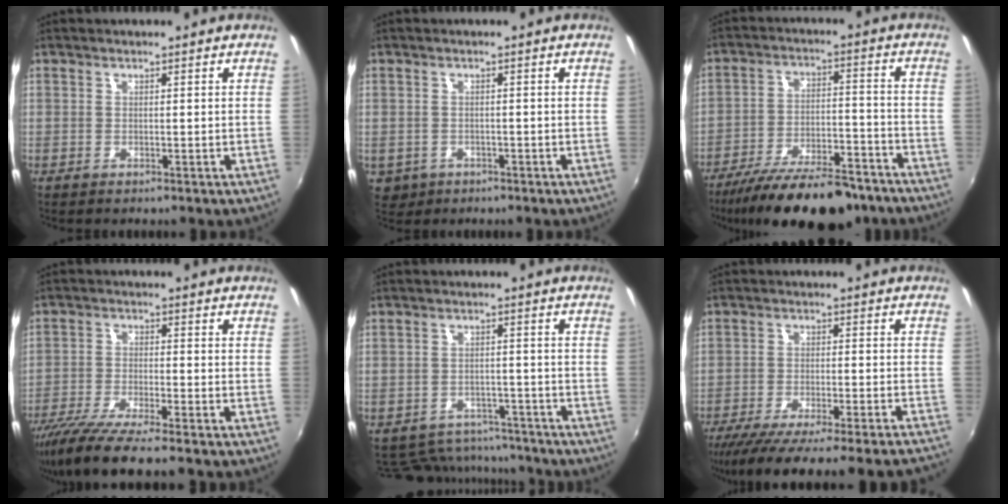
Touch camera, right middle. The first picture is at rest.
{"total": 5.3, "force": [-1.9, 4.5, 2.0], "torque": [-0.053, -0.011, -0.019]}
{"total": 21.0, "force": [-16.9, 6.1, 10.8], "torque": [-0.195, -0.027, -0.249]}
{"total": 11.3, "force": [-9.4, 0.6, 6.2], "torque": [-0.134, -0.039, -0.166]}
{"total": 12.7, "force": [-10.8, 5.8, 3.1], "torque": [-0.080, 0.017, -0.138]}
{"total": 20.6, "force": [-18.7, -0.3, 8.7], "torque": [-0.154, -0.044, -0.271]}